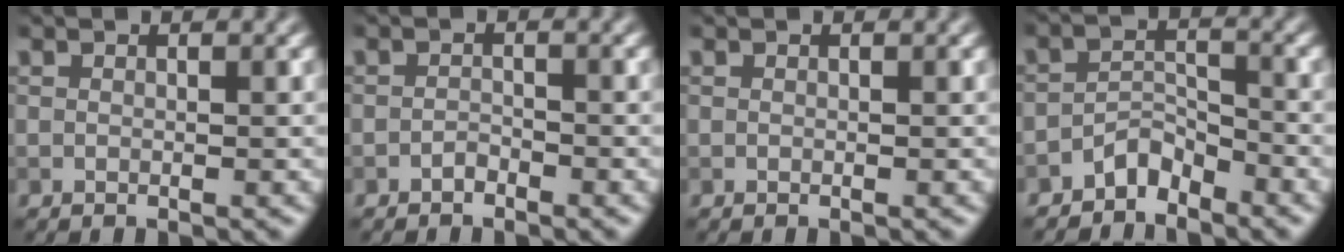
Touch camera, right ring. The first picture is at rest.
{"total": 0.9, "force": [-0.8, 0.4, 0.3], "torque": [-0.005, 0.001, -0.015]}
{"total": 0.0}
{"total": 2.7, "force": [-2.3, 1.0, 0.9], "torque": [-0.012, 0.014, -0.046]}